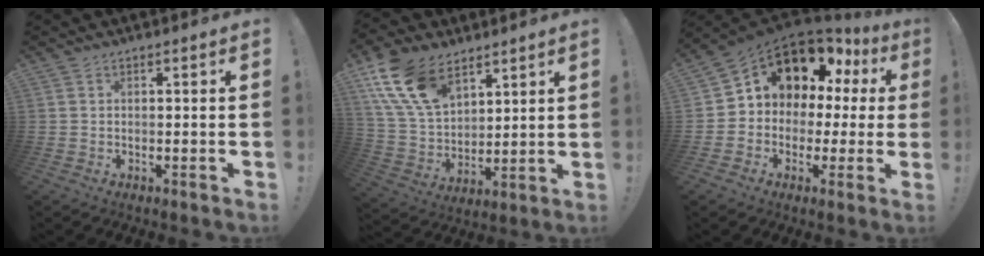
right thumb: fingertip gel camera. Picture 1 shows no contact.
{"total": 17.3, "force": [9.9, 10.4, 9.6], "torque": [-0.197, -0.051, 0.188]}
{"total": 9.8, "force": [5.4, 7.0, 4.3], "torque": [-0.071, -0.052, 0.106]}